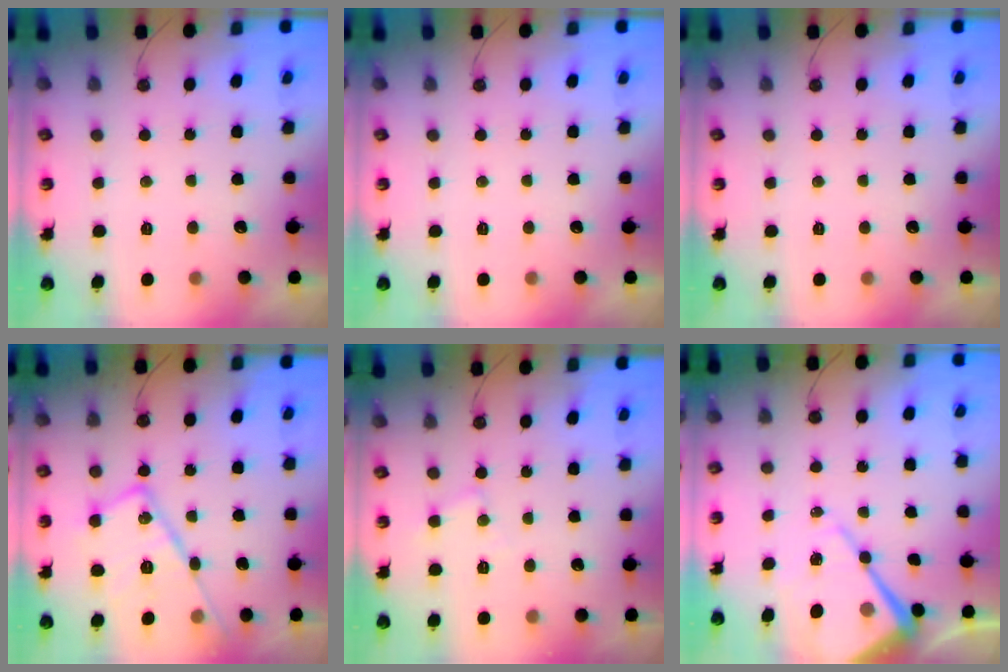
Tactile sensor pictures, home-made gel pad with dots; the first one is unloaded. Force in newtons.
{"total": 0.0}
{"total": 0.0}
{"total": 19.8, "press": 19.8, "slide": 1.3}
{"total": 5.8, "press": 5.8, "slide": 0.6}
{"total": 12.8, "press": 12.8, "slide": 1.0}